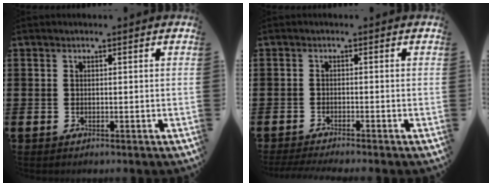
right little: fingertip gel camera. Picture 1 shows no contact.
{"total": 1.2, "force": [-1.1, -0.1, 0.5], "torque": [-0.007, 0.000, -0.022]}